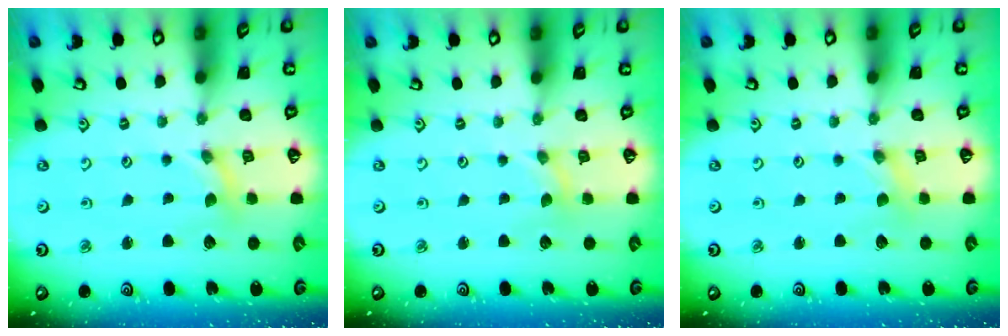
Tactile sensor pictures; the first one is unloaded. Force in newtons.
{"total": 0.0}
{"total": 0.0}